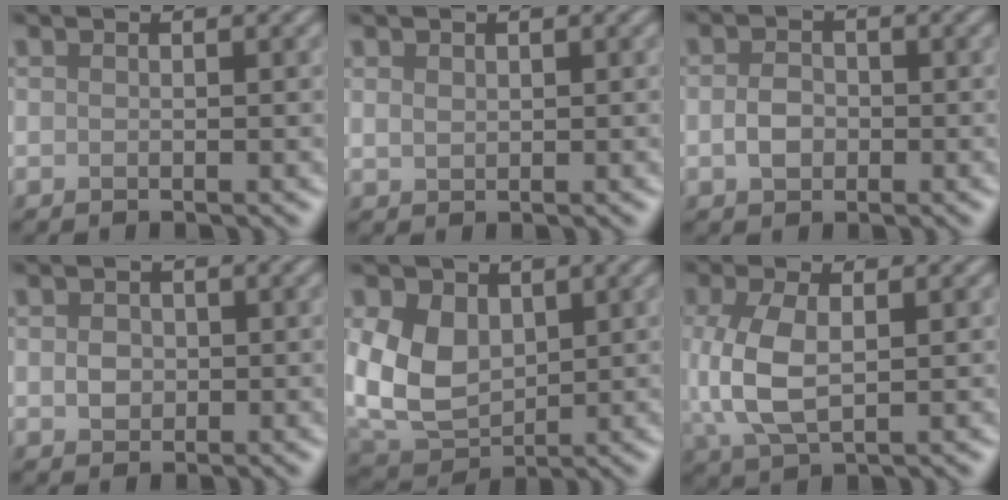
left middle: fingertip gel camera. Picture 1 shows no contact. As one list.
[{"total": 0.9, "force": [0.4, 0.6, 0.5], "torque": [-0.011, 0.003, 0.011]}, {"total": 2.1, "force": [-0.5, 1.5, 1.3], "torque": [-0.027, 0.005, -0.014]}, {"total": 1.7, "force": [0.0, 1.4, 0.9], "torque": [-0.015, 0.004, -0.003]}, {"total": 9.0, "force": [1.4, 6.6, 6.0], "torque": [-0.157, 0.001, 0.026]}, {"total": 6.0, "force": [0.3, 3.2, 5.0], "torque": [-0.129, 0.004, 0.009]}]